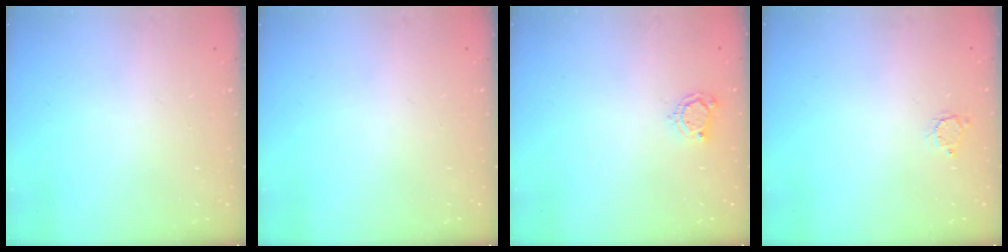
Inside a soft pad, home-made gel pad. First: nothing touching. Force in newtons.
{"total": 0.0}
{"total": 4.7, "press": 4.7, "slide": 0.5}
{"total": 2.6, "press": 2.6, "slide": 0.2}